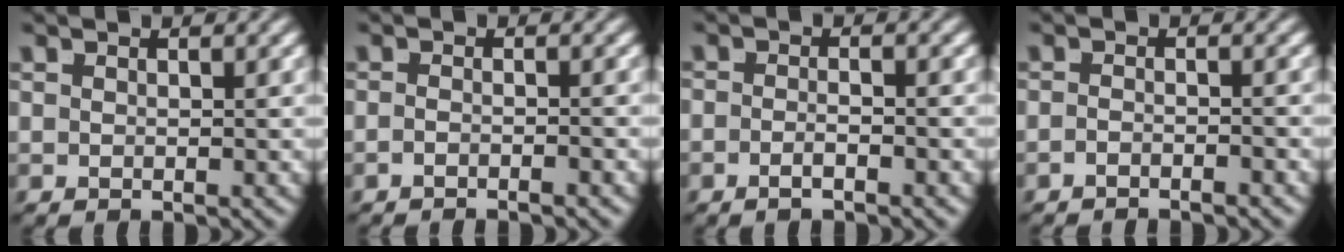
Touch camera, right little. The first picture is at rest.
{"total": 1.7, "force": [-1.4, -0.8, 0.3], "torque": [0.002, 0.000, -0.027]}
{"total": 1.9, "force": [-1.6, 0.2, 0.9], "torque": [-0.018, -0.003, -0.030]}
{"total": 2.0, "force": [-1.9, -0.6, 0.1], "torque": [0.005, -0.004, -0.033]}